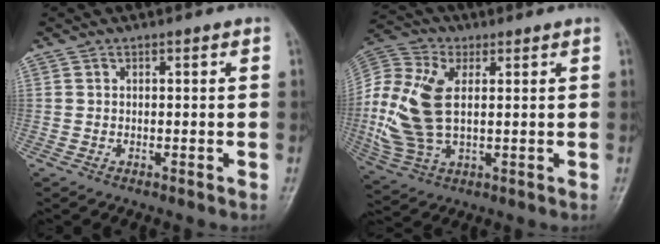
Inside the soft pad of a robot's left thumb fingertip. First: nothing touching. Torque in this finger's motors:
{"motor_torque": [-0.14, 1.45, 1.11, 0.49, 0.44]}